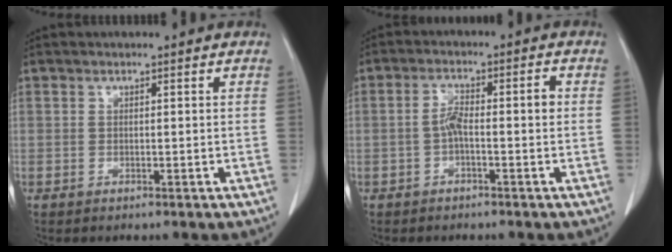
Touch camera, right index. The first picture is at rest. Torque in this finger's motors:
{"motor_torque": [0.13, 0.02, 0.09, 0.02]}